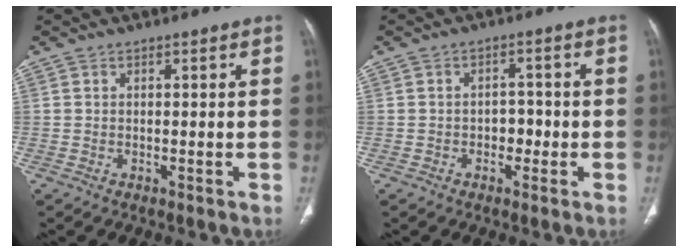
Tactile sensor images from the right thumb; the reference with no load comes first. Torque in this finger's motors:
{"motor_torque": [-0.15, -0.13, 0.07, -0.01, 0.03]}